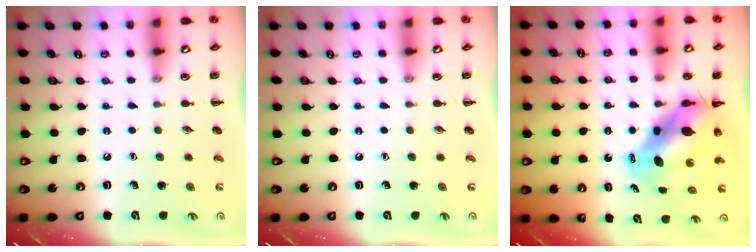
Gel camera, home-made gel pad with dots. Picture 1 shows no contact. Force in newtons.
{"total": 0.0}
{"total": 8.5, "press": 8.3, "slide": 1.7}